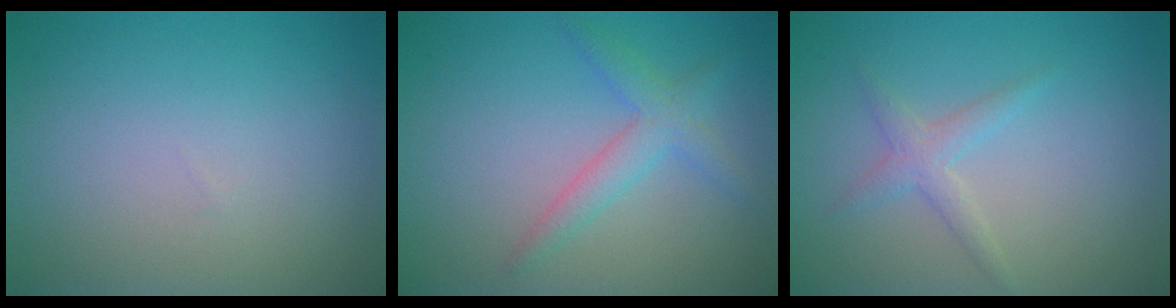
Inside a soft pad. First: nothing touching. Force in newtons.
{"total": 2.6, "press": 2.6, "slide": 0.1}
{"total": 1.9, "press": 1.9, "slide": 0.0}